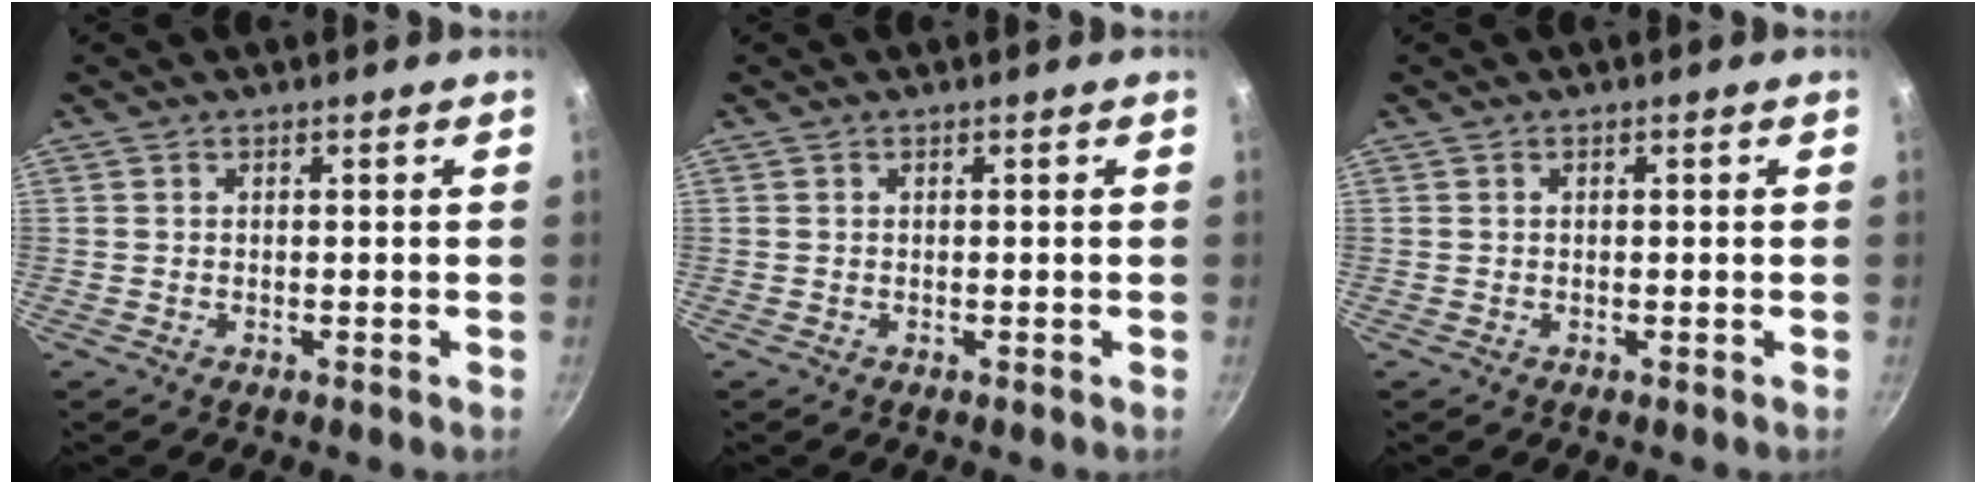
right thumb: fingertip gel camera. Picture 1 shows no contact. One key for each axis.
{"total": 0.0}
{"total": 0.0}